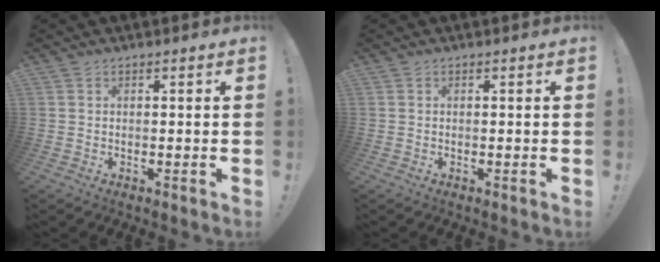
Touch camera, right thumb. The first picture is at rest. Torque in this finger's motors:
{"motor_torque": [-0.01, -0.17, 0.10, -0.11, -0.06]}